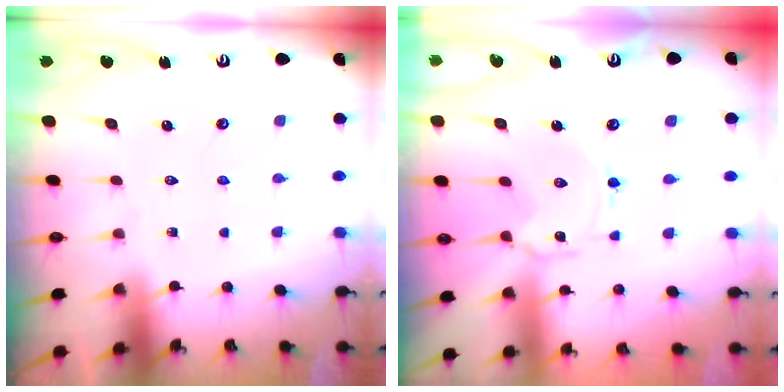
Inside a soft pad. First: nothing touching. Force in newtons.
{"total": 2.4, "press": 2.4, "slide": 0.3}